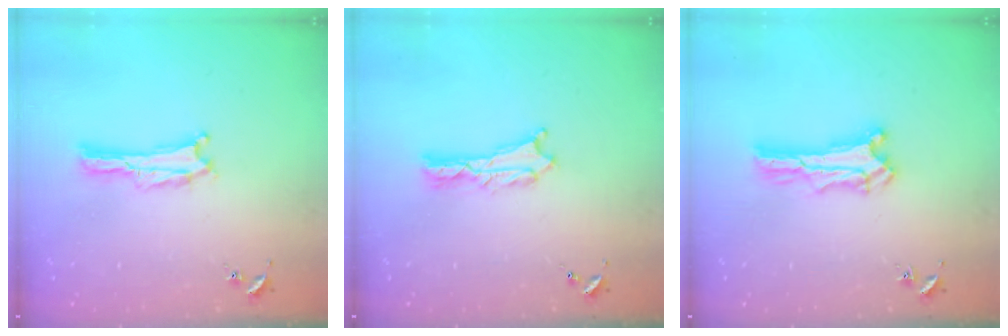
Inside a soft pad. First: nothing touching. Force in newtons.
{"total": 1.8, "press": 1.7, "slide": 0.2}
{"total": 1.5, "press": 1.5, "slide": 0.2}